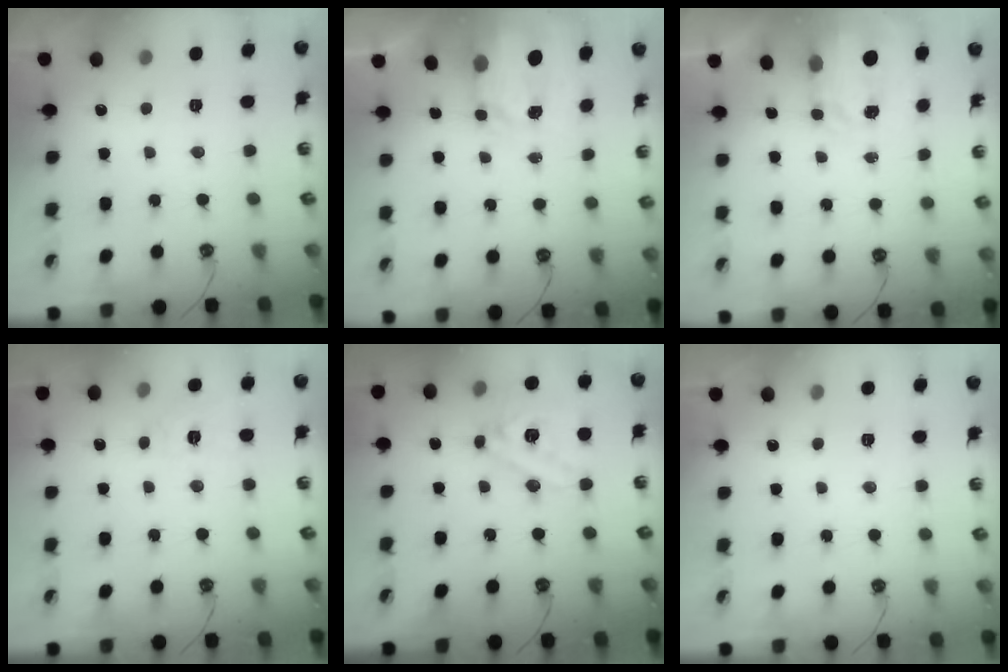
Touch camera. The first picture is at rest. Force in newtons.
{"total": 3.9, "press": 3.8, "slide": 0.6}
{"total": 3.8, "press": 3.7, "slide": 0.5}
{"total": 5.3, "press": 5.3, "slide": 0.5}
{"total": 17.3, "press": 17.1, "slide": 2.6}
{"total": 2.5, "press": 2.5, "slide": 0.4}